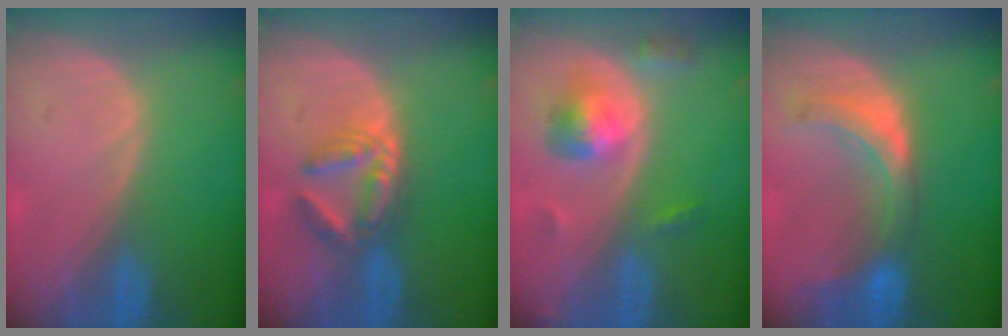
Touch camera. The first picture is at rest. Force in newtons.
{"total": 6.2, "press": 5.6, "slide": 2.6}
{"total": 5.6, "press": 5.3, "slide": 1.8}
{"total": 7.2, "press": 6.7, "slide": 2.8}